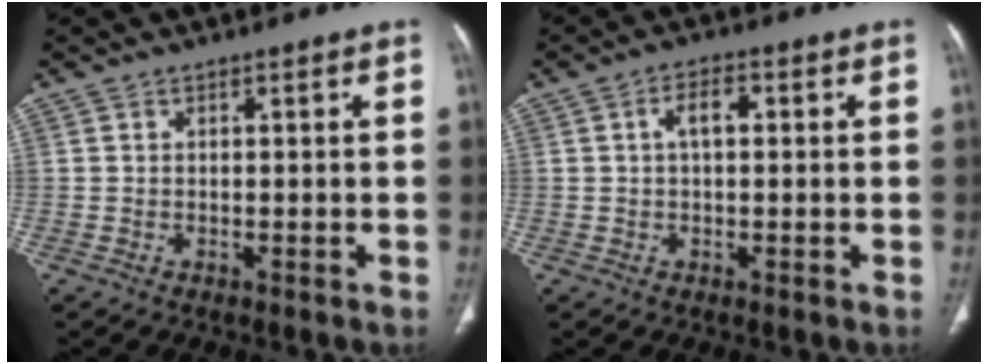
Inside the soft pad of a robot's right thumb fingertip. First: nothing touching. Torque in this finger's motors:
{"motor_torque": [1.36, 1.94, 0.49, -0.29, 0.02]}